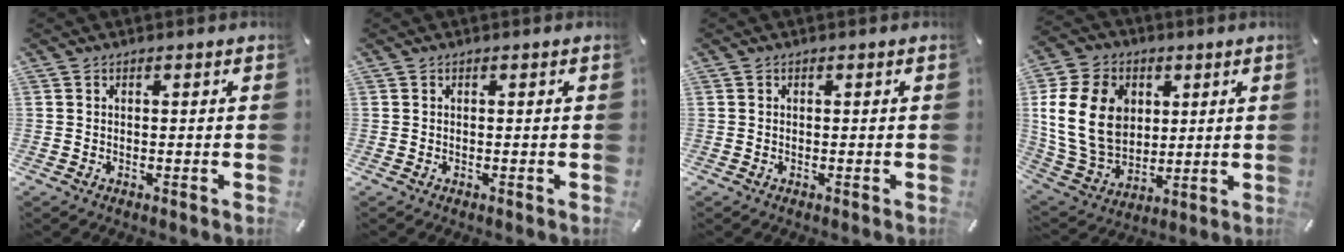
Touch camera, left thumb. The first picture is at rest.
{"total": 0.0}
{"total": 0.0}
{"total": 17.7, "force": [3.3, 14.0, 10.3], "torque": [-0.235, -0.003, 0.063]}